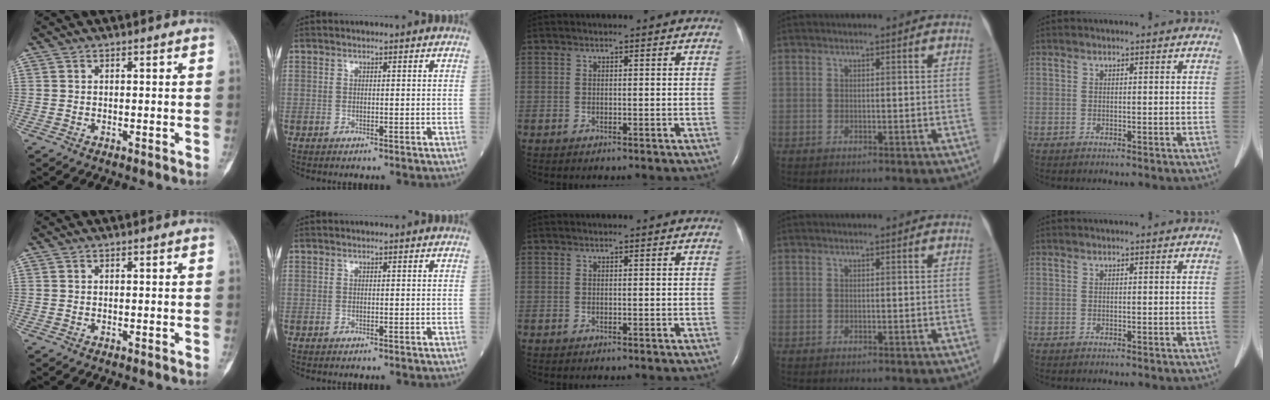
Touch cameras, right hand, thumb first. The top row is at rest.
{}